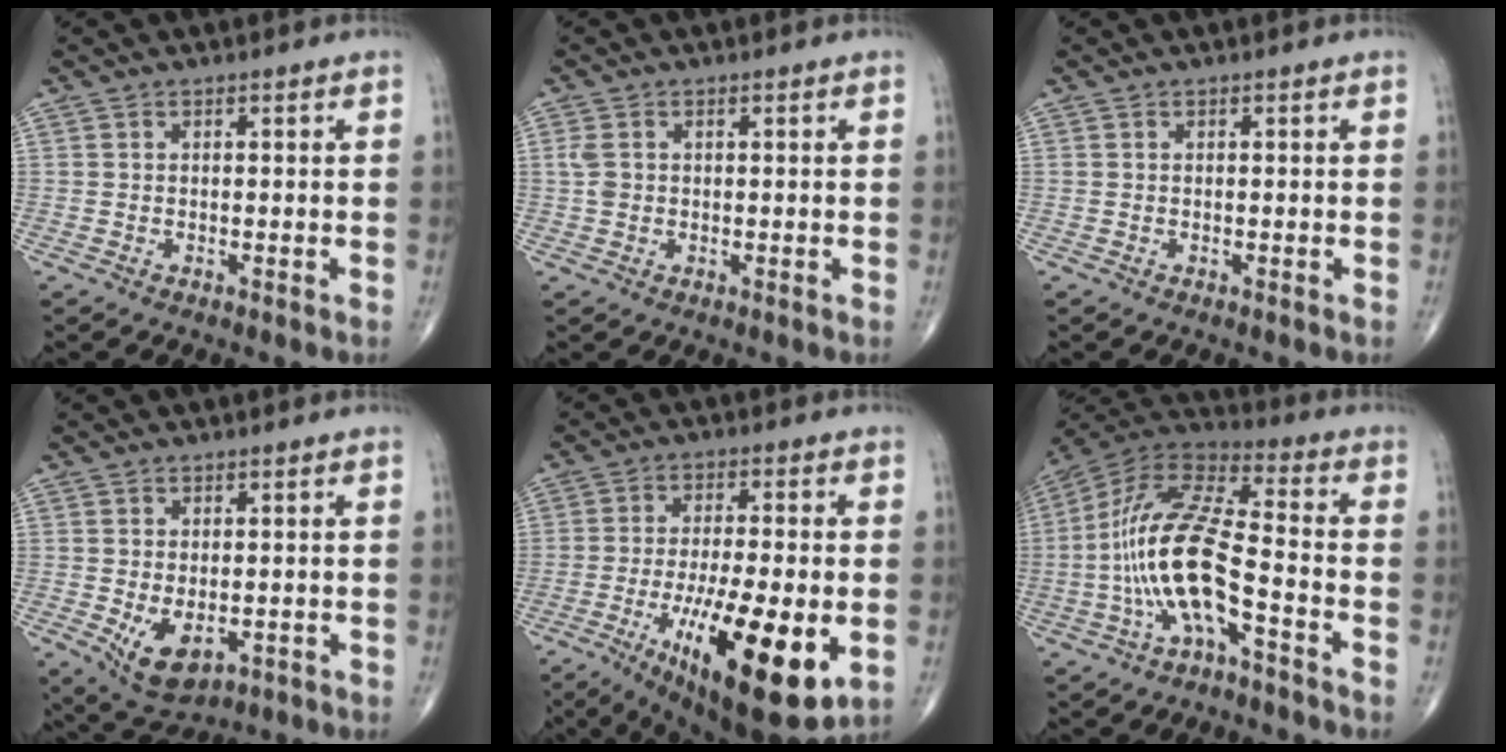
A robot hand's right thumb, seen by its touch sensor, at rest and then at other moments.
{"total": 2.3, "force": [0.3, 1.7, 1.4], "torque": [-0.034, 0.001, 0.008]}
{"total": 0.0}
{"total": 7.3, "force": [-1.6, 4.3, 5.7], "torque": [-0.087, -0.014, -0.010]}
{"total": 21.3, "force": [-6.2, 6.2, 19.4], "torque": [-0.302, -0.021, -0.083]}
{"total": 16.6, "force": [-4.9, 5.3, 15.0], "torque": [-0.310, 0.054, -0.095]}